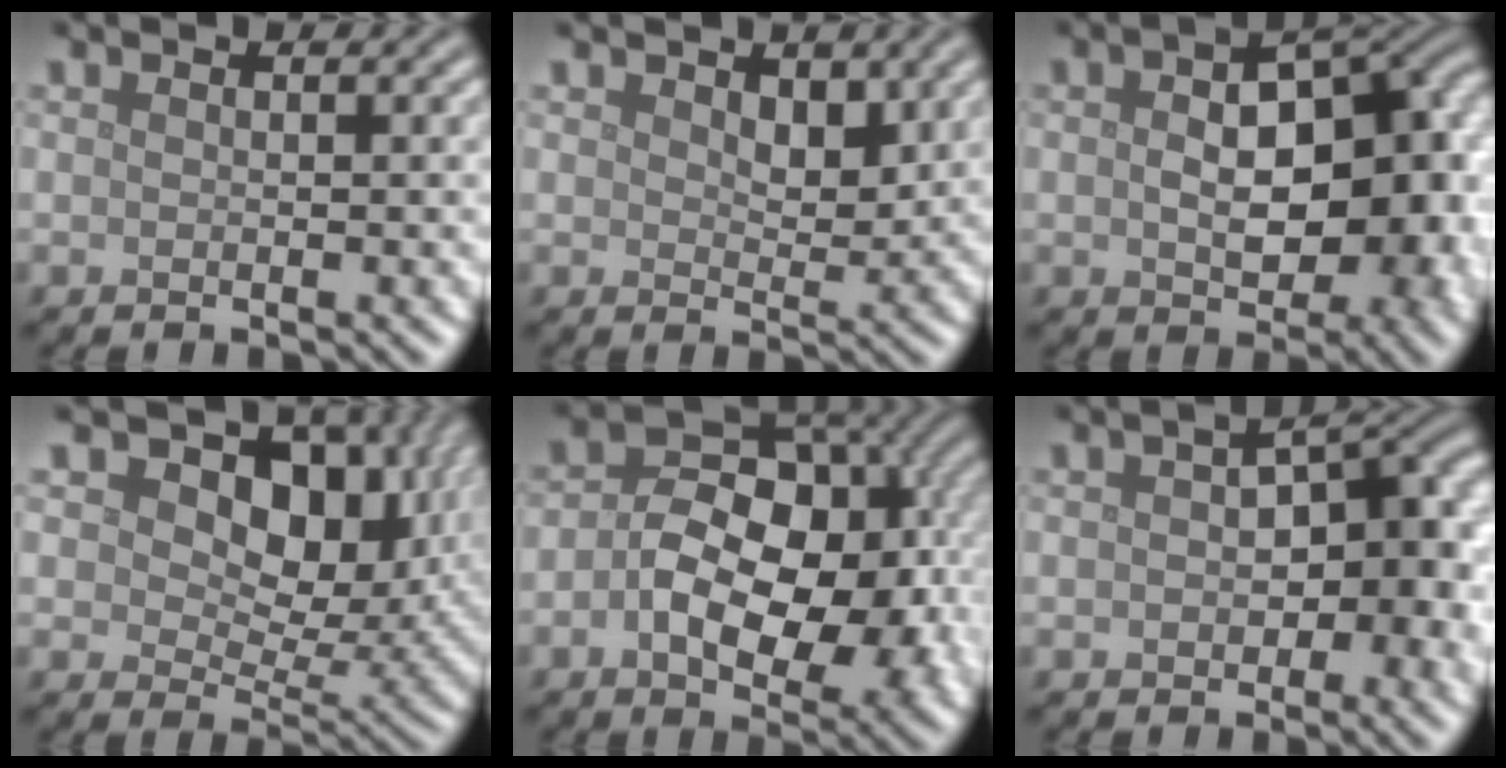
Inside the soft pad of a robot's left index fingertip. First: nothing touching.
{"total": 2.6, "force": [1.1, 1.5, 1.8], "torque": [-0.029, -0.007, 0.018]}
{"total": 11.3, "force": [0.0, 6.5, 9.3], "torque": [-0.110, 0.005, 0.004]}
{"total": 11.7, "force": [4.2, 7.2, 8.2], "torque": [-0.111, 0.000, 0.064]}
{"total": 11.0, "force": [-0.7, 6.7, 8.6], "torque": [-0.133, -0.001, -0.009]}
{"total": 9.0, "force": [0.7, 4.8, 7.6], "torque": [-0.087, 0.015, 0.006]}